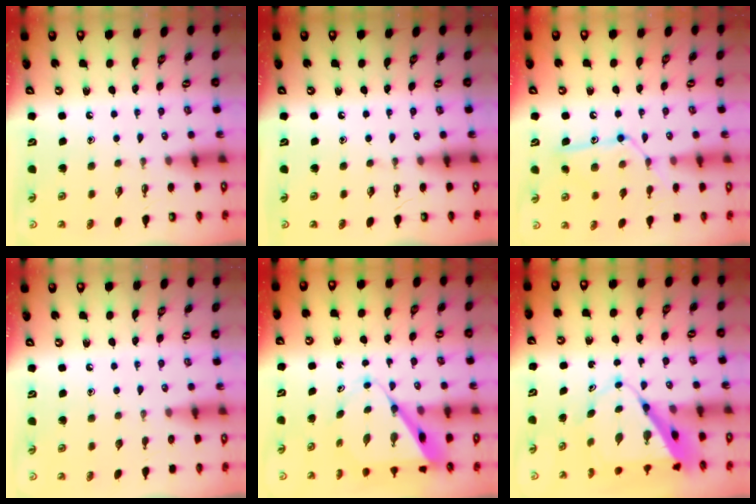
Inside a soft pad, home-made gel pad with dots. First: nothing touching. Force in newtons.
{"total": 0.0}
{"total": 13.7, "press": 13.7, "slide": 0.9}
{"total": 0.0}
{"total": 9.7, "press": 9.7, "slide": 0.9}
{"total": 9.4, "press": 9.4, "slide": 0.8}